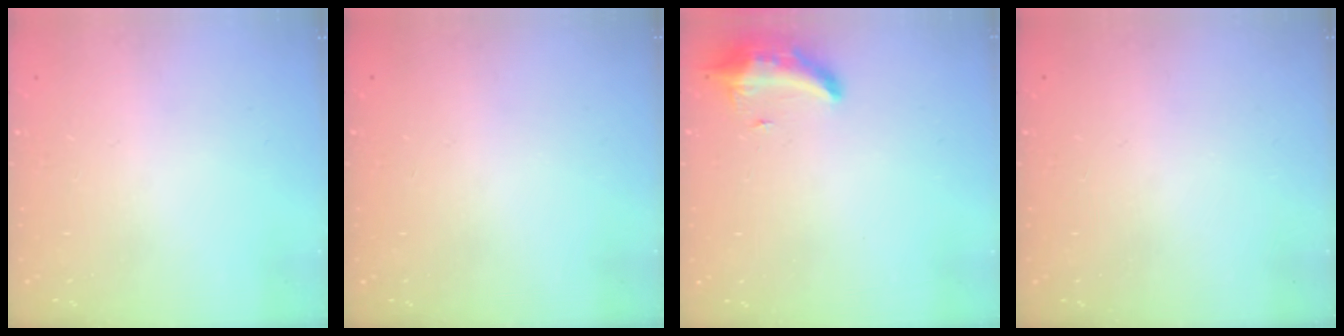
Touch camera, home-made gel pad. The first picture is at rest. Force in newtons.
{"total": 0.0}
{"total": 8.5, "press": 8.4, "slide": 1.4}
{"total": 0.0}